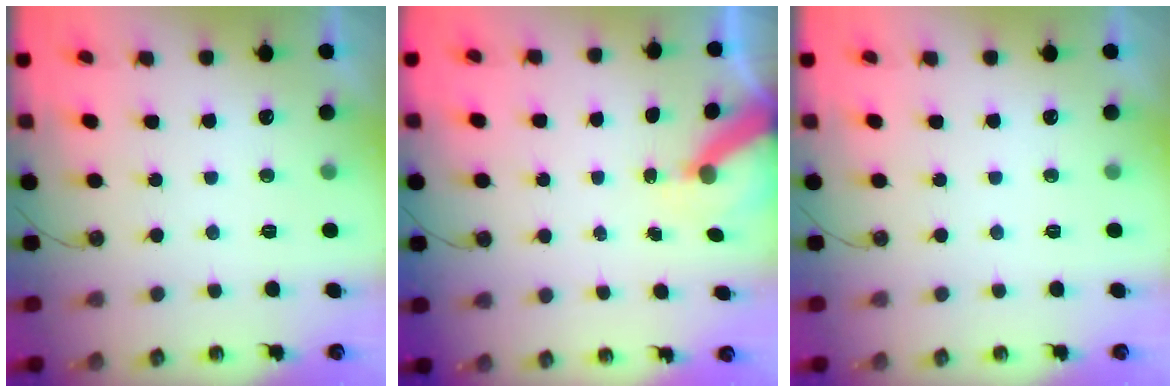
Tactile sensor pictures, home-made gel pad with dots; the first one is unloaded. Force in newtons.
{"total": 6.7, "press": 6.7, "slide": 0.7}
{"total": 0.0}